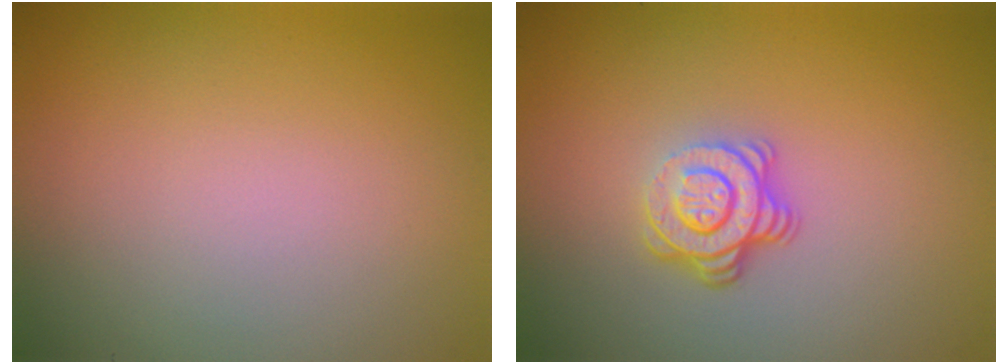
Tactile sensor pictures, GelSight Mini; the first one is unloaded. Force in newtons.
{"total": 4.0, "press": 2.7, "slide": 2.9}